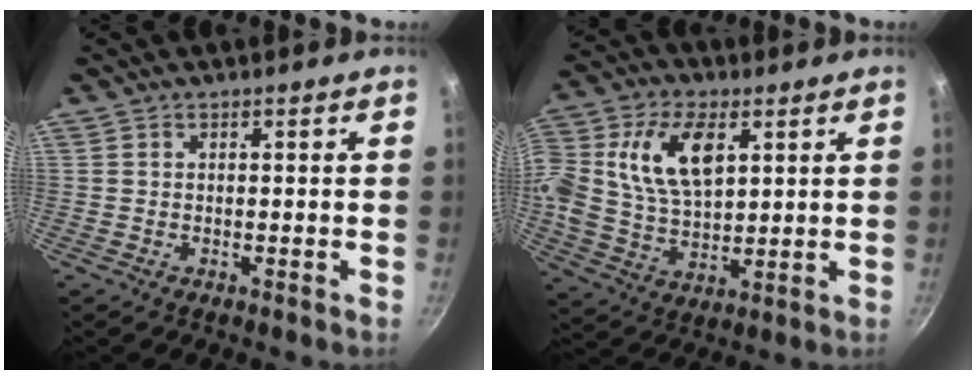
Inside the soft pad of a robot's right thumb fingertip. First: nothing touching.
{"total": 16.8, "force": [4.9, 10.4, 12.2], "torque": [-0.232, 0.004, 0.088]}